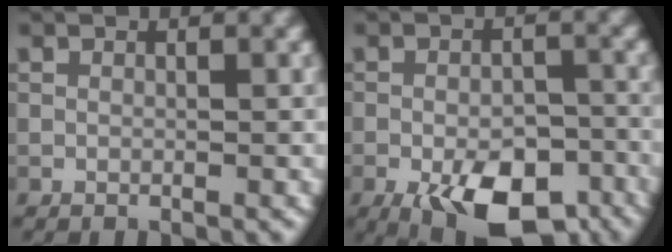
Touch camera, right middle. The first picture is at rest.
{"total": 9.7, "force": [-5.3, 4.4, 6.8], "torque": [-0.108, -0.016, -0.072]}